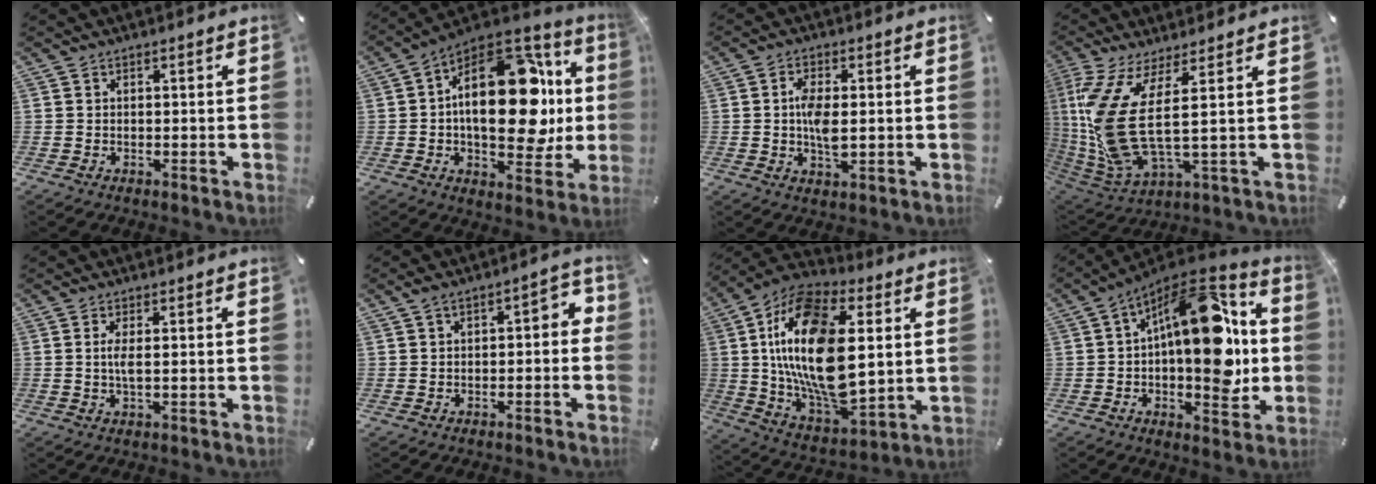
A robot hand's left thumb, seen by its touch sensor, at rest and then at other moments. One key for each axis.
{"total": 27.6, "fx": 3.1, "fy": 15.5, "fz": 22.6, "tx": -0.340, "ty": -0.018, "tz": 0.061}
{"total": 6.3, "fx": 0.1, "fy": 3.0, "fz": 5.5, "tx": -0.118, "ty": -0.003, "tz": -0.005}
{"total": 16.3, "fx": 3.1, "fy": 4.4, "fz": 15.3, "tx": -0.357, "ty": -0.041, "tz": 0.046}
{"total": 3.1, "fx": 0.2, "fy": 0.5, "fz": 3.0, "tx": -0.066, "ty": -0.006, "tz": -0.001}
{"total": 4.6, "fx": -1.0, "fy": 2.5, "fz": 3.7, "tx": -0.059, "ty": 0.018, "tz": -0.024}
{"total": 24.9, "fx": 5.3, "fy": 13.8, "fz": 20.1, "tx": -0.403, "ty": -0.024, "tz": 0.092}
{"total": 21.2, "fx": 3.0, "fy": 10.7, "fz": 18.1, "tx": -0.244, "ty": -0.027, "tz": 0.053}